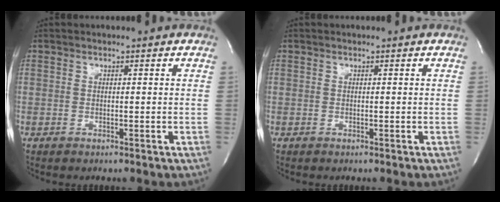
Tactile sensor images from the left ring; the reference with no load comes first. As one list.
[{"total": 0.0}]